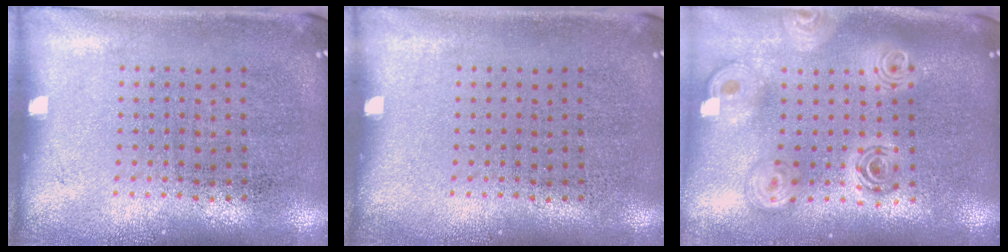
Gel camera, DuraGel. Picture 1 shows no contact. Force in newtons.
{"total": 0.0}
{"total": 2.4, "press": 1.9, "slide": 1.6}